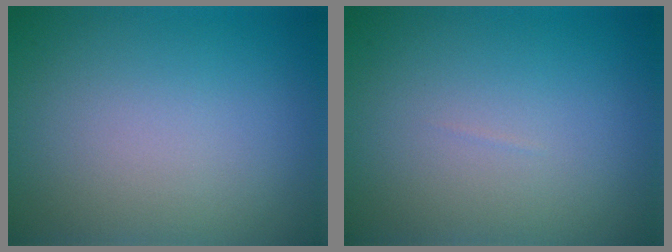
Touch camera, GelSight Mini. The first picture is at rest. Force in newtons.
{"total": 0.0}